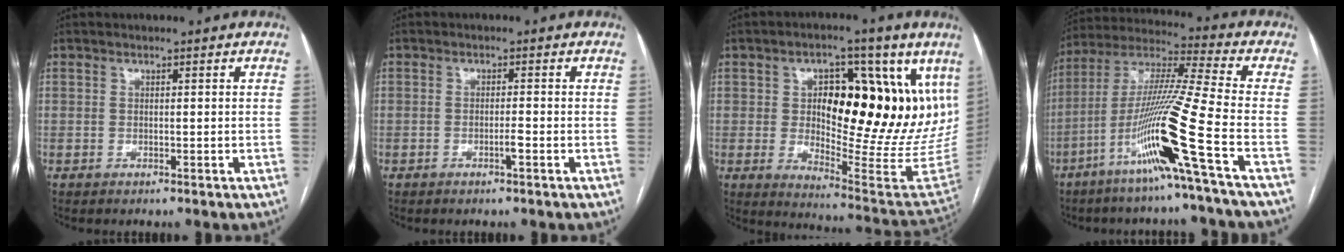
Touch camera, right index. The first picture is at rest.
{"total": 1.4, "force": [-0.7, 0.0, 1.2], "torque": [-0.024, 0.000, -0.013]}
{"total": 24.1, "force": [8.0, 8.8, 21.0], "torque": [-0.254, 0.025, 0.135]}
{"total": 16.8, "force": [-7.4, -2.6, 14.9], "torque": [-0.295, -0.018, -0.143]}